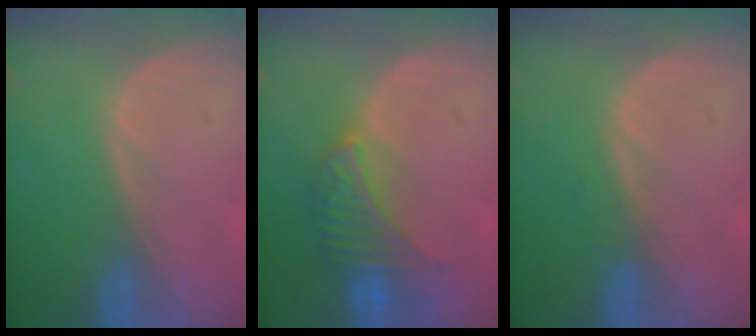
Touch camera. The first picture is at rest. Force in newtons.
{"total": 6.6, "press": 6.5, "slide": 0.6}
{"total": 0.6, "press": 0.6, "slide": 0.2}